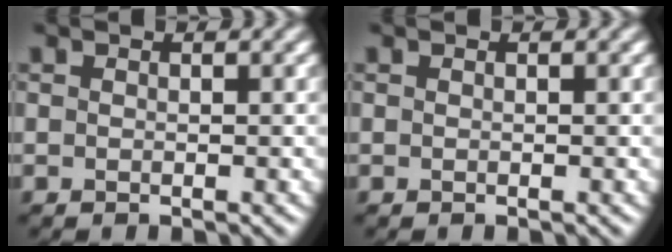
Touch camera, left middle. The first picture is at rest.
{"total": 0.0}